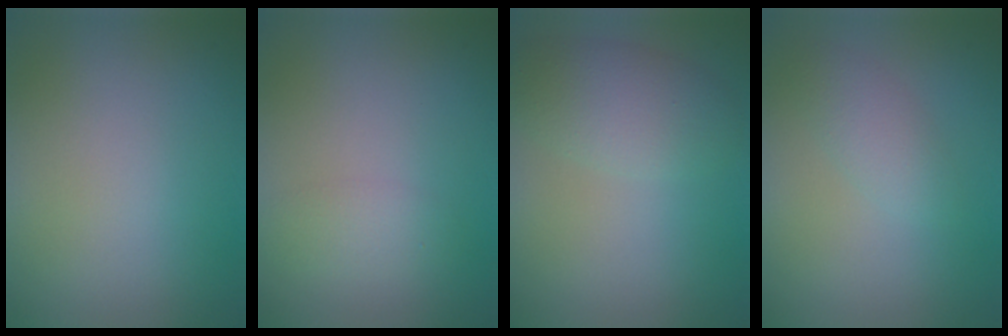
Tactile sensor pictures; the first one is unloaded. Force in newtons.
{"total": 1.7, "press": 1.7, "slide": 0.0}
{"total": 3.5, "press": 3.5, "slide": 0.0}
{"total": 1.9, "press": 1.9, "slide": 0.0}